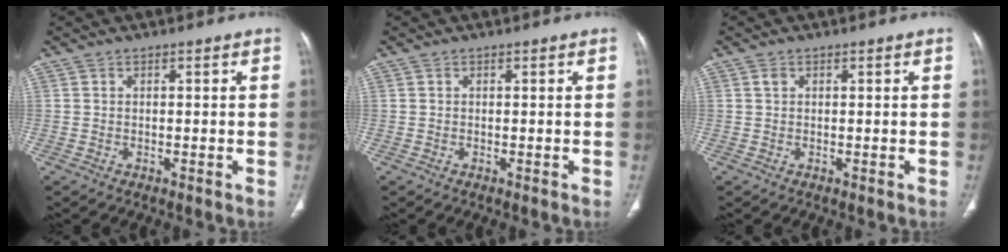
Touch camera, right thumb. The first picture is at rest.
{"total": 0.0}
{"total": 0.7, "force": [0.3, 0.5, 0.4], "torque": [-0.008, 0.003, 0.005]}